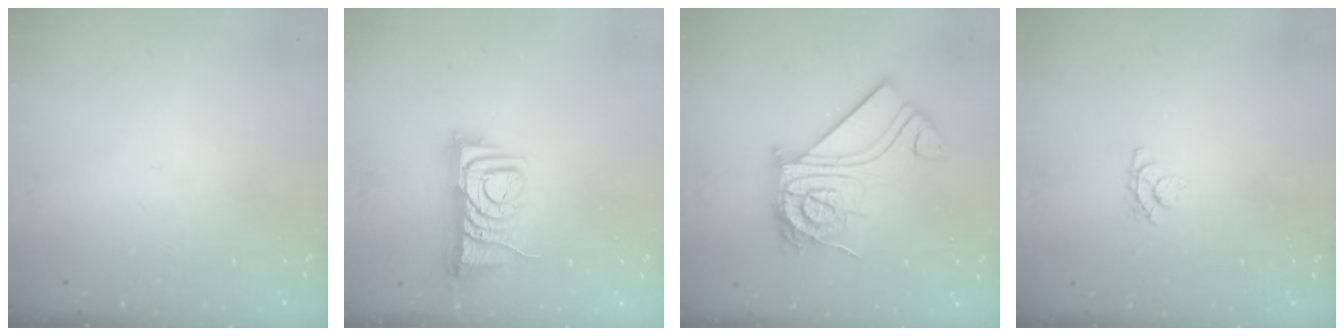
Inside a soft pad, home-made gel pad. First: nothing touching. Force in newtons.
{"total": 8.0, "press": 8.0, "slide": 0.4}
{"total": 21.6, "press": 21.6, "slide": 2.0}
{"total": 3.6, "press": 3.6, "slide": 0.4}